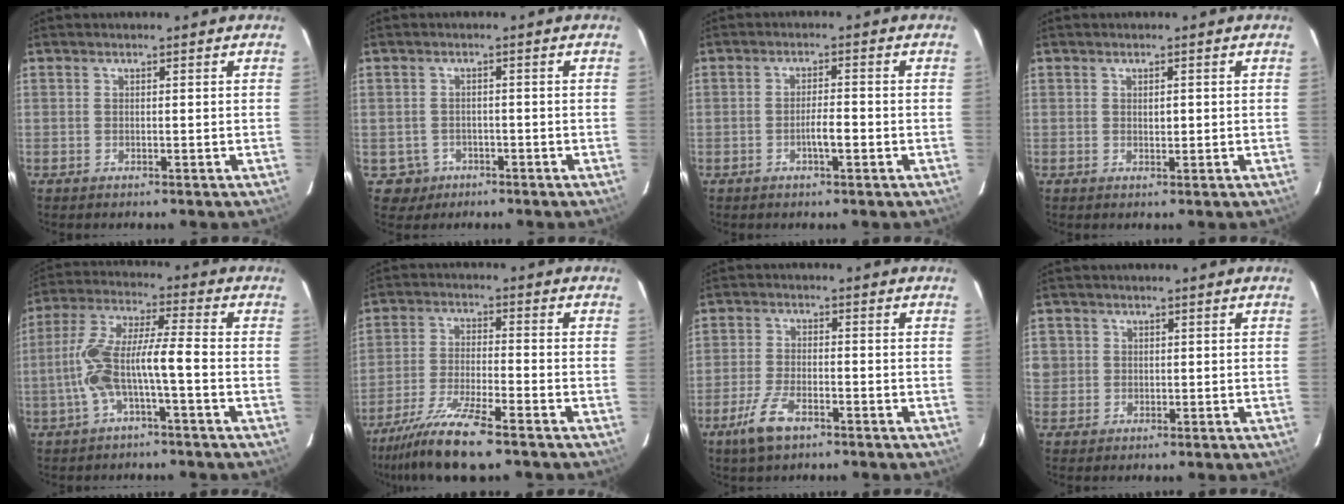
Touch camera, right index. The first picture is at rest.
{"total": 3.4, "force": [-1.3, 3.1, -0.3], "torque": [0.007, 0.011, -0.015]}
{"total": 3.0, "force": [-1.1, 0.5, 2.7], "torque": [-0.045, 0.003, -0.019]}
{"total": 1.1, "force": [0.2, 0.5, 1.0], "torque": [-0.015, -0.001, 0.005]}
{"total": 9.9, "force": [-2.8, 1.2, 9.4], "torque": [-0.203, 0.026, -0.055]}
{"total": 10.1, "force": [-7.6, 0.2, 6.6], "torque": [-0.125, -0.031, -0.139]}
{"total": 5.6, "force": [-3.5, 1.7, 4.0], "torque": [-0.091, -0.008, -0.061]}
{"total": 3.6, "force": [0.6, 3.5, 0.5], "torque": [-0.007, 0.008, 0.016]}